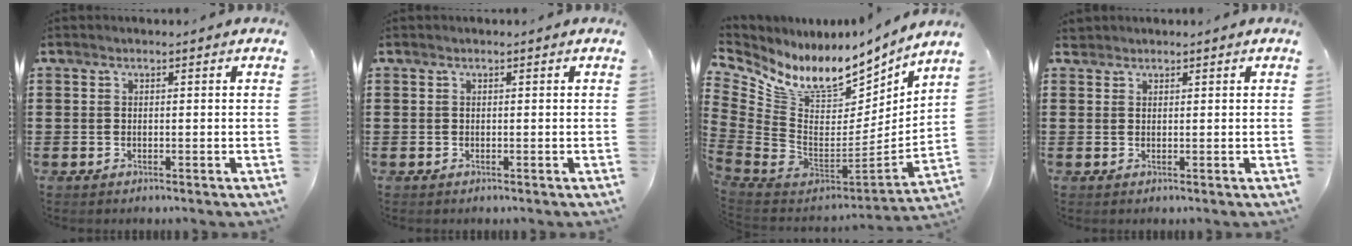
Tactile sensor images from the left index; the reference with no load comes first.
{"total": 0.0}
{"total": 10.1, "force": [7.6, 4.3, 5.2], "torque": [-0.133, -0.077, 0.131]}
{"total": 1.1, "force": [1.0, 0.4, 0.2], "torque": [-0.008, 0.002, 0.021]}